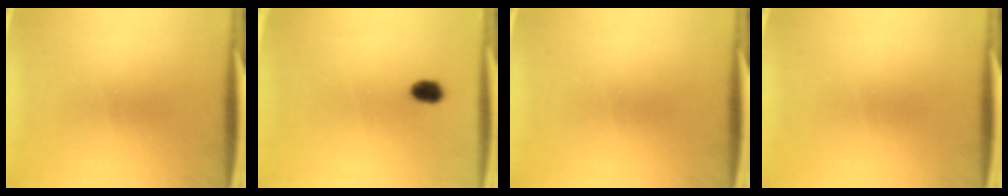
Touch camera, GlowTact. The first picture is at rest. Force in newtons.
{"total": 2.6}
{"total": 0.0}
{"total": 0.0}